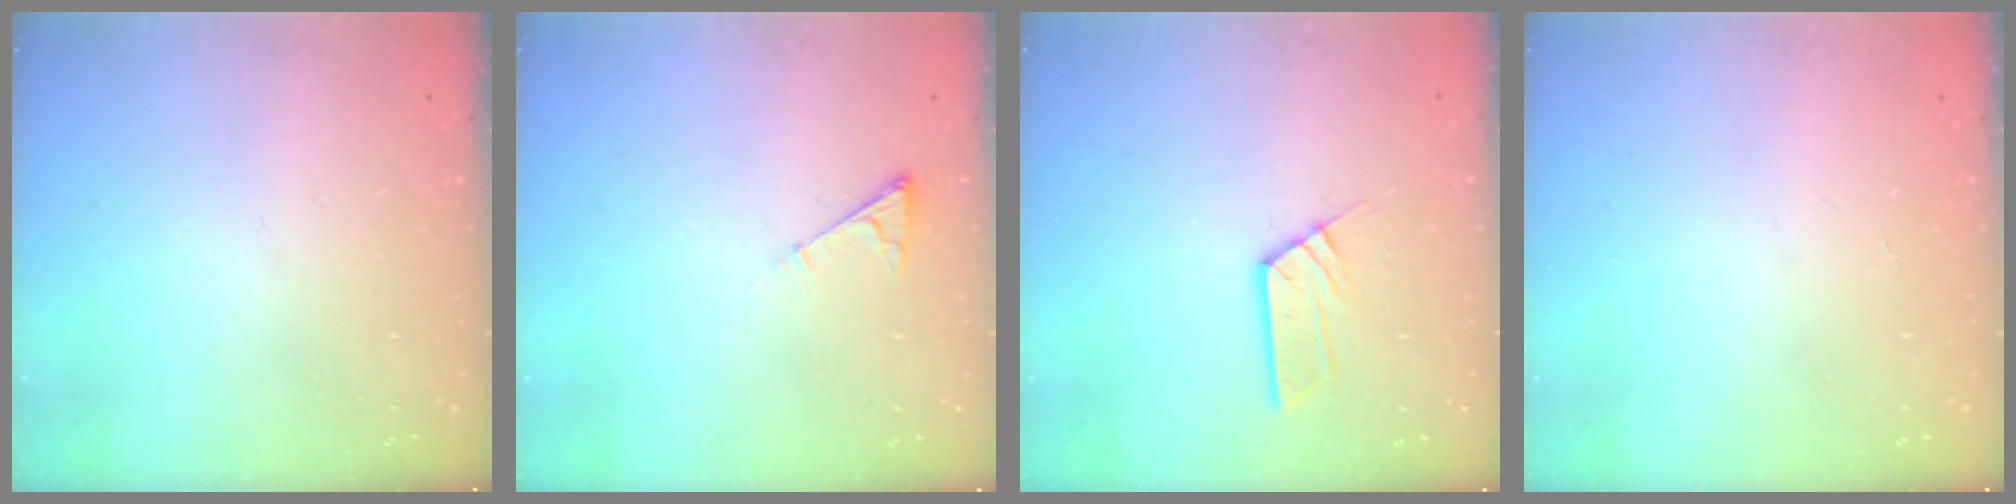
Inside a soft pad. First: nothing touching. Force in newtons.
{"total": 3.0, "press": 3.0, "slide": 0.4}
{"total": 5.6, "press": 5.6, "slide": 0.4}
{"total": 0.0}